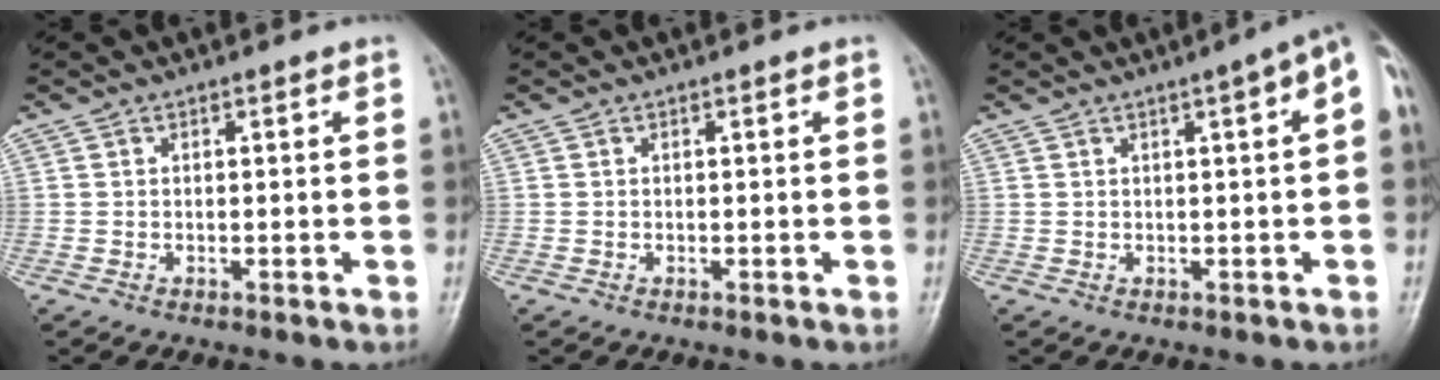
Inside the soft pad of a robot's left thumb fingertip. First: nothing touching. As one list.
[{"total": 0.0}, {"total": 5.4, "force": [1.2, 1.0, 5.2], "torque": [-0.056, 0.017, 0.007]}]